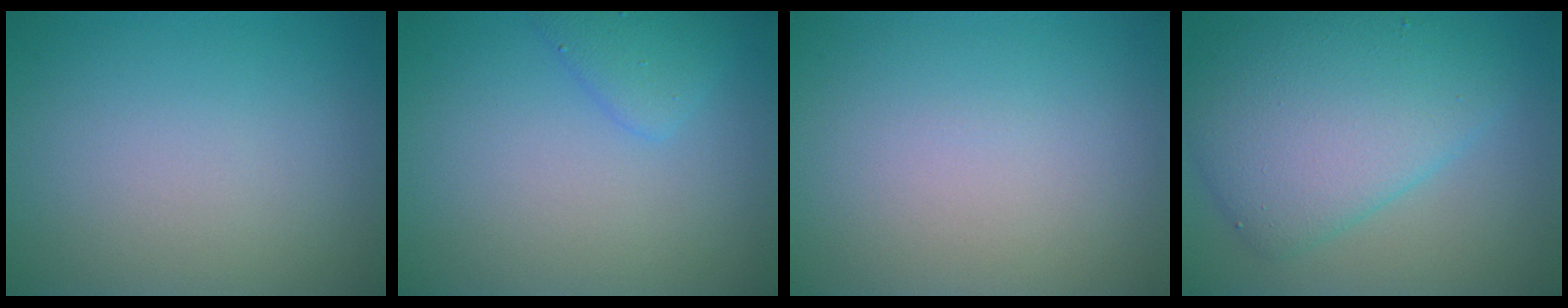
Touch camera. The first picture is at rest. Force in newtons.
{"total": 2.0, "press": 2.0, "slide": 0.0}
{"total": 0.0}
{"total": 7.8, "press": 7.8, "slide": 0.2}